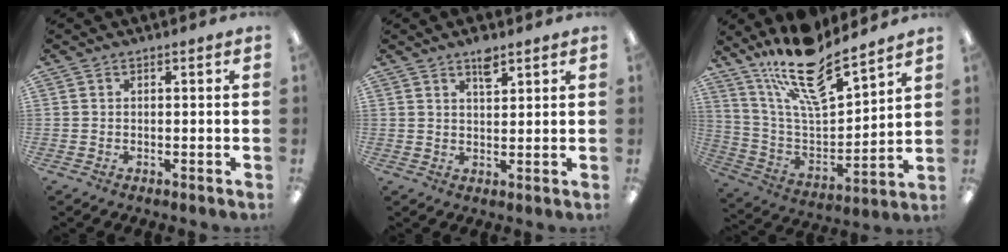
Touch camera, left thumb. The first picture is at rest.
{"total": 4.5, "force": [3.2, 1.6, 2.7], "torque": [-0.035, -0.012, 0.052]}
{"total": 18.5, "force": [14.8, 5.3, 9.7], "torque": [-0.182, -0.097, 0.255]}